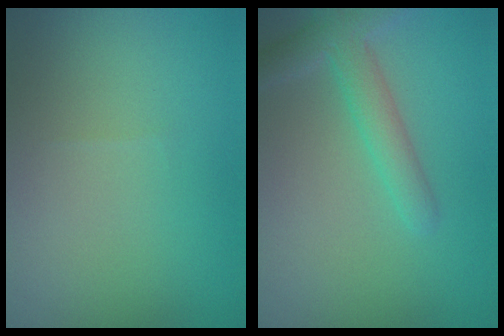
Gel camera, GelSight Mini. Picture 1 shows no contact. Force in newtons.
{"total": 3.2, "press": 3.2, "slide": 0.2}